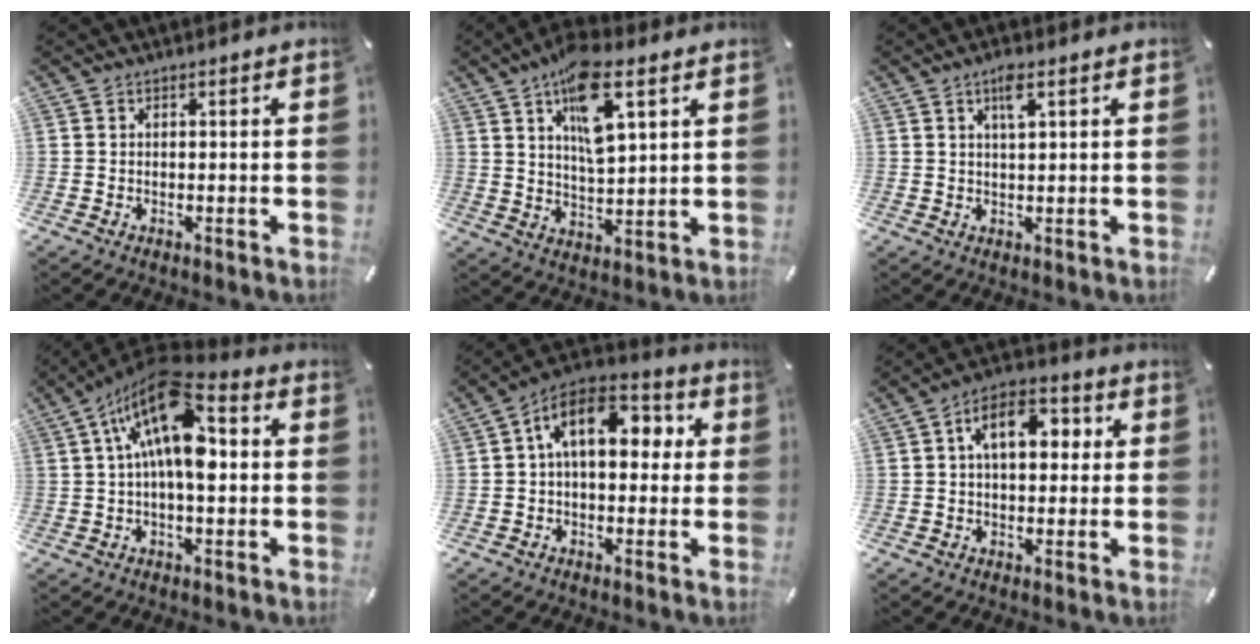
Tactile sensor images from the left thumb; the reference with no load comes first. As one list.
[{"total": 12.7, "force": [6.9, 4.9, 9.5], "torque": [-0.156, -0.021, 0.117]}, {"total": 3.9, "force": [2.0, 1.0, 3.2], "torque": [-0.070, 0.005, 0.033]}, {"total": 17.5, "force": [4.0, 7.9, 15.1], "torque": [-0.274, -0.020, 0.061]}, {"total": 14.0, "force": [3.0, 8.5, 10.7], "torque": [-0.177, 0.008, 0.052]}, {"total": 9.7, "force": [1.9, 6.2, 7.2], "torque": [-0.103, 0.006, 0.028]}]